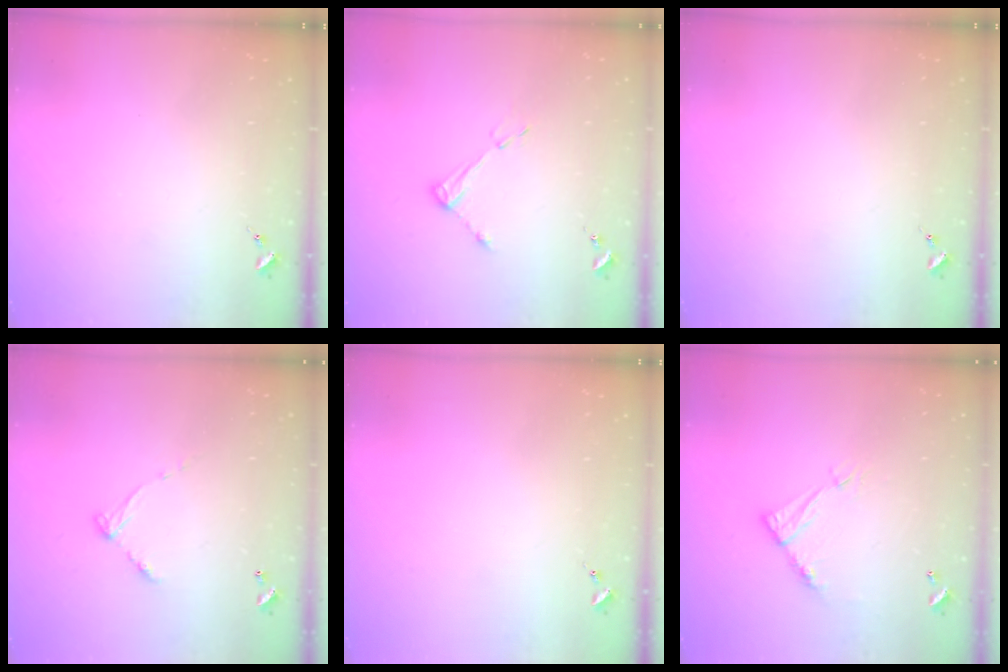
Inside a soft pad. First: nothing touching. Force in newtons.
{"total": 6.0, "press": 5.9, "slide": 0.6}
{"total": 0.0}
{"total": 5.8, "press": 5.8, "slide": 0.4}
{"total": 0.0}
{"total": 9.4, "press": 9.4, "slide": 0.5}